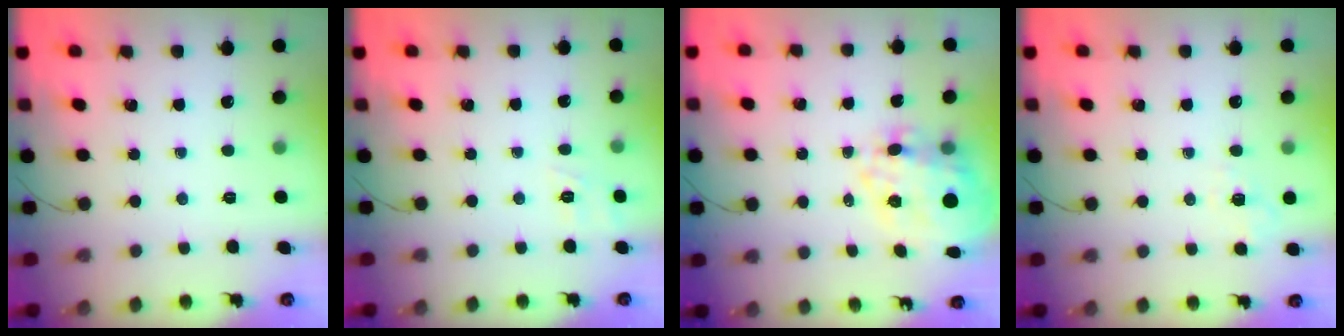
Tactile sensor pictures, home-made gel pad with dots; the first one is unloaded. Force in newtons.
{"total": 8.8, "press": 8.6, "slide": 1.8}
{"total": 16.6, "press": 16.0, "slide": 4.1}
{"total": 2.4, "press": 1.7, "slide": 1.7}